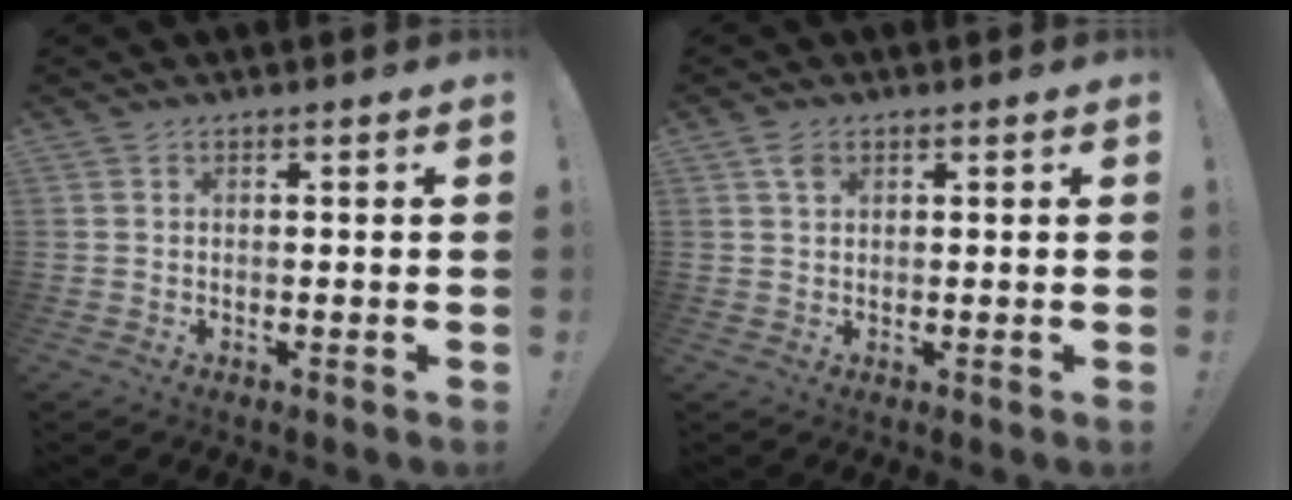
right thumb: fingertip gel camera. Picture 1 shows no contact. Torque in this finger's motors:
{"motor_torque": [0.13, 0.48, -0.14, 0.14, 0.00]}